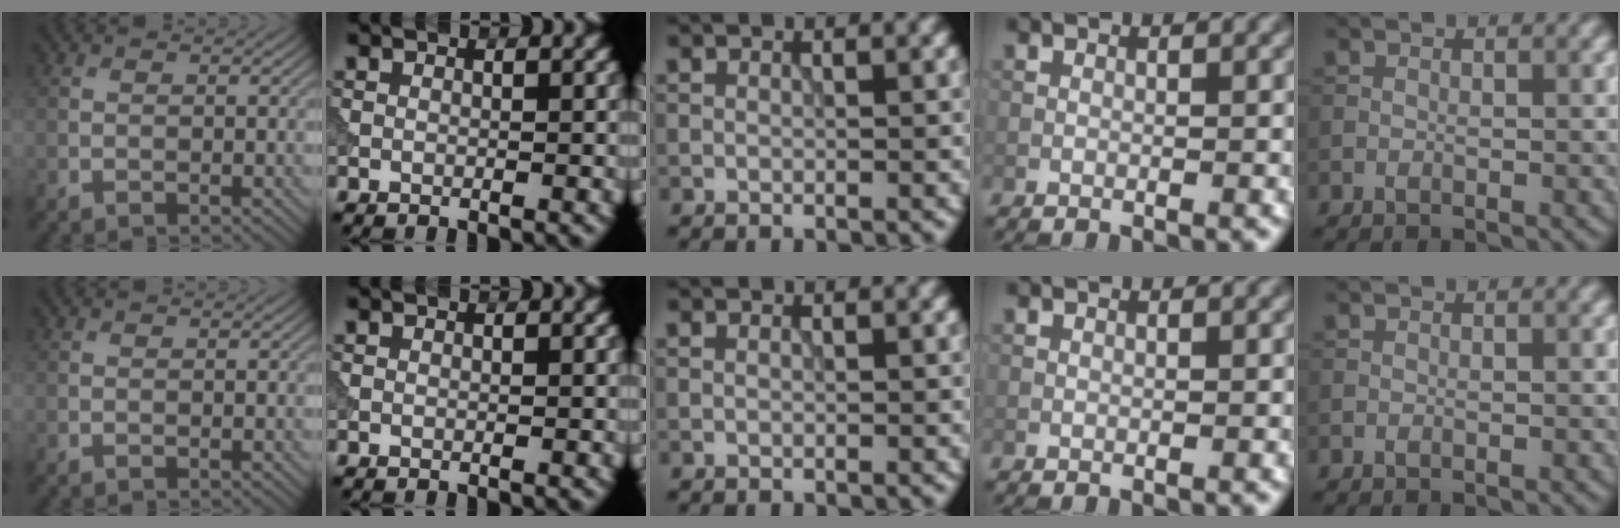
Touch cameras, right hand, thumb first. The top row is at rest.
{}